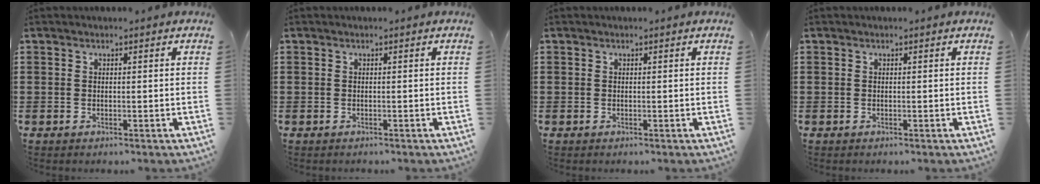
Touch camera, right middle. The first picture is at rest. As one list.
[{"total": 0.0}, {"total": 0.0}, {"total": 0.0}]